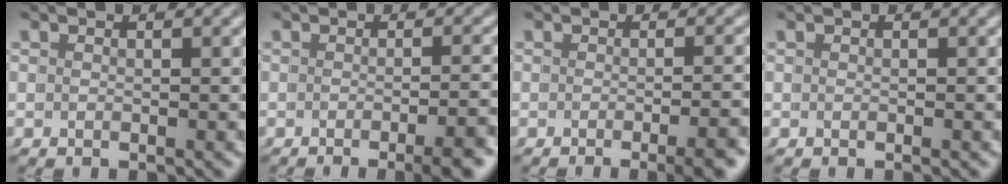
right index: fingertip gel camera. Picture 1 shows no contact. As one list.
[{"total": 4.1, "force": [-3.4, -0.7, 2.3], "torque": [-0.012, -0.001, -0.050]}, {"total": 3.6, "force": [-2.9, -0.8, 2.0], "torque": [-0.008, -0.001, -0.044]}, {"total": 0.0}]